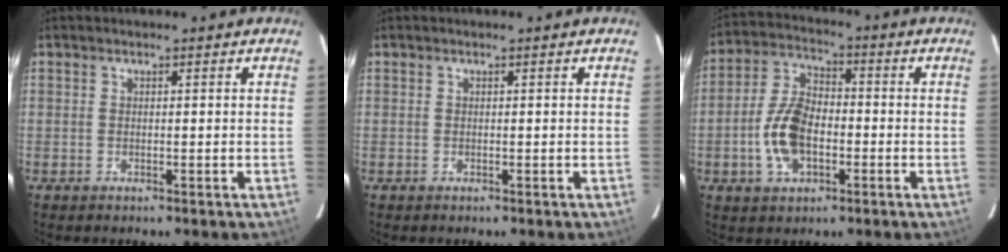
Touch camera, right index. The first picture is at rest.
{"total": 0.0}
{"total": 10.6, "force": [-2.9, 6.3, 8.1], "torque": [-0.168, 0.015, -0.049]}